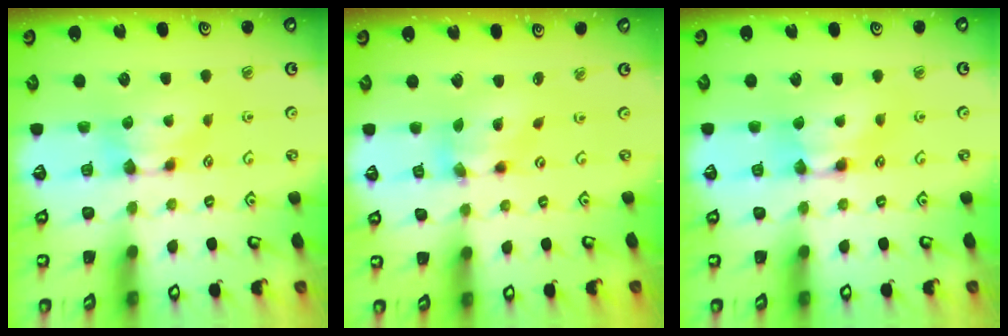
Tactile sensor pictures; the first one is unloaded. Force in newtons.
{"total": 4.5, "press": 4.2, "slide": 1.5}
{"total": 1.7, "press": 1.7, "slide": 0.1}